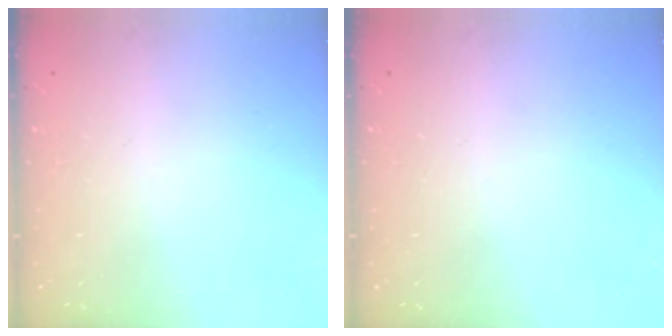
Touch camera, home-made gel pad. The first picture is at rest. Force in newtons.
{"total": 0.0}